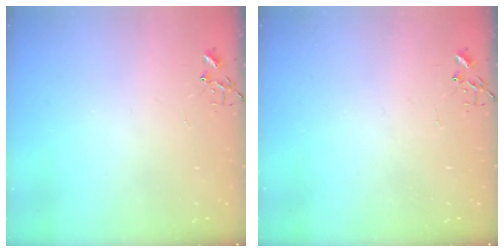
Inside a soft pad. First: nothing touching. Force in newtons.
{"total": 0.0}